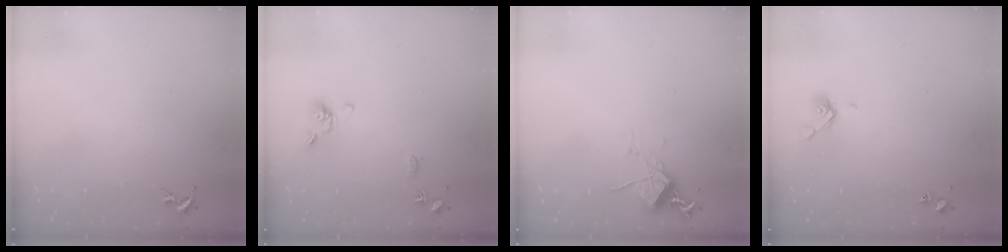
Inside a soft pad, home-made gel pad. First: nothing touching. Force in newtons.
{"total": 9.4, "press": 9.2, "slide": 1.9}
{"total": 8.8, "press": 8.7, "slide": 1.2}
{"total": 5.2, "press": 5.1, "slide": 1.0}